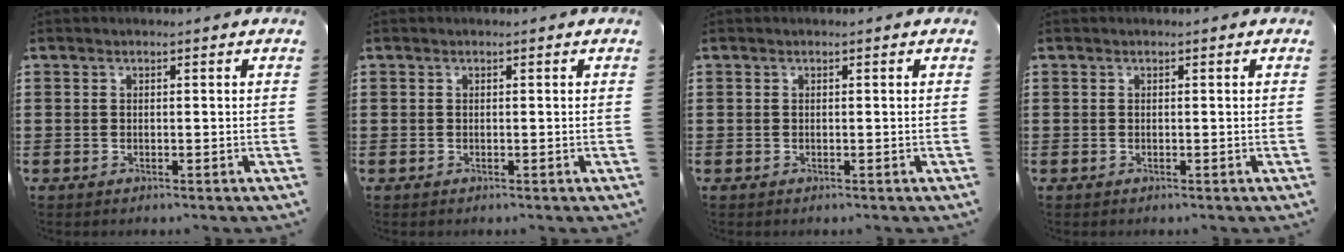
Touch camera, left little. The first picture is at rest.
{"total": 0.0}
{"total": 0.0}
{"total": 0.0}